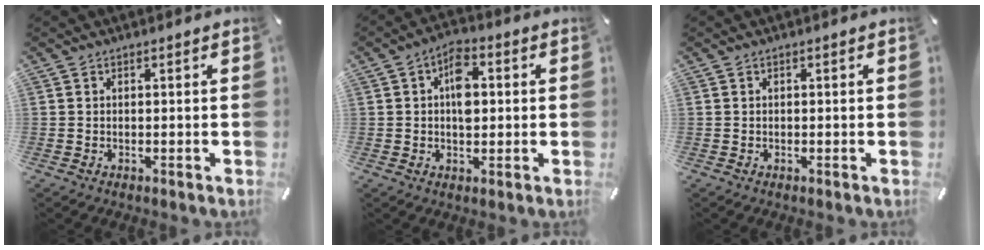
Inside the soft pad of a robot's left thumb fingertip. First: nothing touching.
{"total": 7.0, "force": [0.9, 4.4, 5.4], "torque": [-0.074, 0.002, 0.010]}
{"total": 0.0}